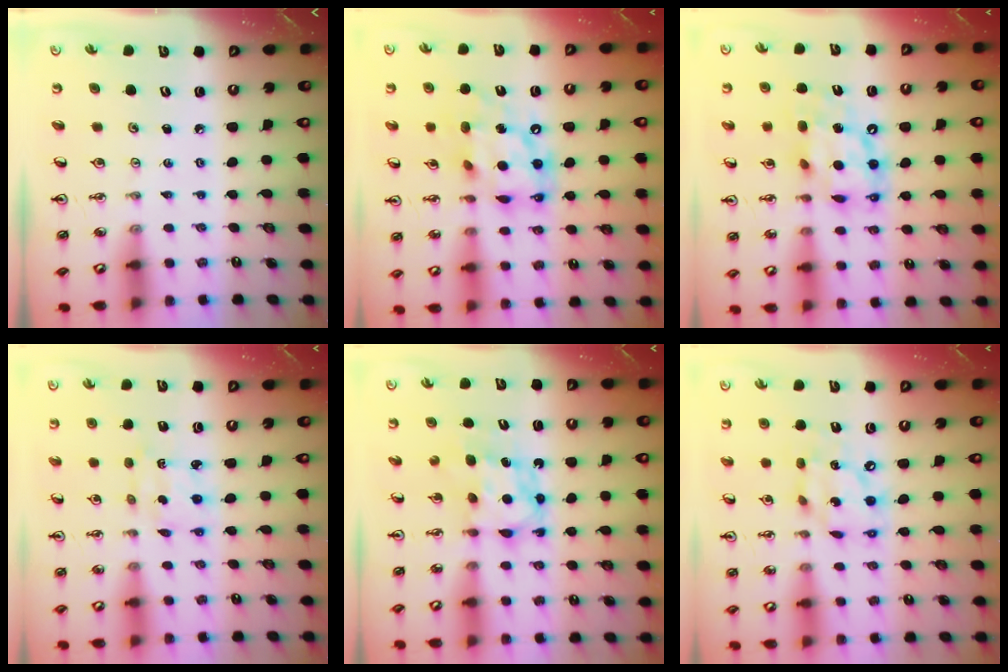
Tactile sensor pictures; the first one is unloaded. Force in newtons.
{"total": 14.2, "press": 14.2, "slide": 1.4}
{"total": 12.0, "press": 12.0, "slide": 0.9}
{"total": 2.5, "press": 2.5, "slide": 0.3}
{"total": 7.1, "press": 7.1, "slide": 0.4}
{"total": 11.2, "press": 11.1, "slide": 1.3}